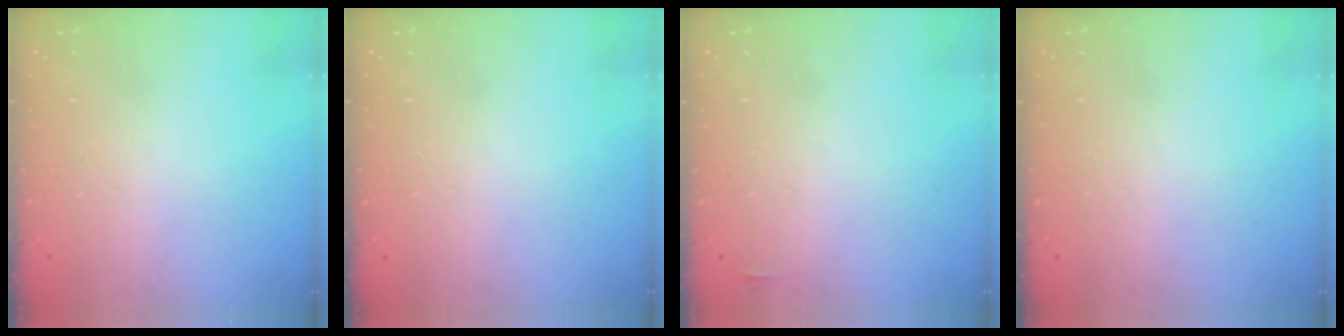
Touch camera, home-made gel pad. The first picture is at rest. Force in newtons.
{"total": 0.0}
{"total": 5.8, "press": 1.7, "slide": 5.5}
{"total": 0.0}